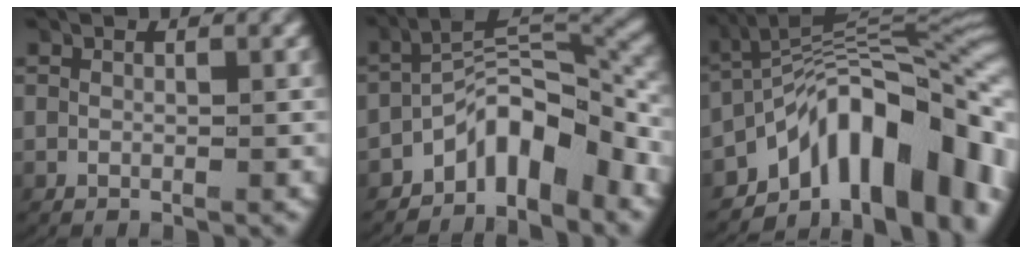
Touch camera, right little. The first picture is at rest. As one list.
[{"total": 6.8, "force": [-3.2, 3.0, 5.3], "torque": [-0.082, 0.006, -0.050]}, {"total": 12.8, "force": [-3.2, 6.7, 10.4], "torque": [-0.158, 0.003, -0.048]}]